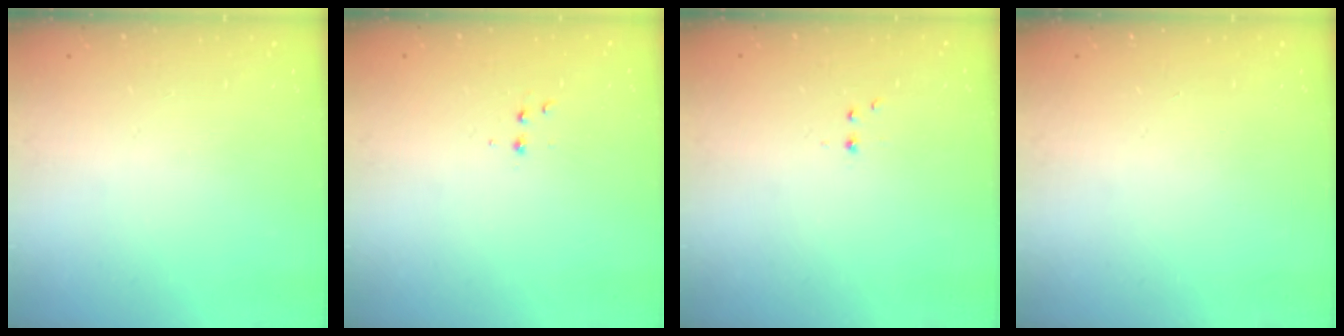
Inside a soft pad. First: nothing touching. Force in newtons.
{"total": 2.9, "press": 2.7, "slide": 1.1}
{"total": 2.2, "press": 1.9, "slide": 1.0}
{"total": 0.0}